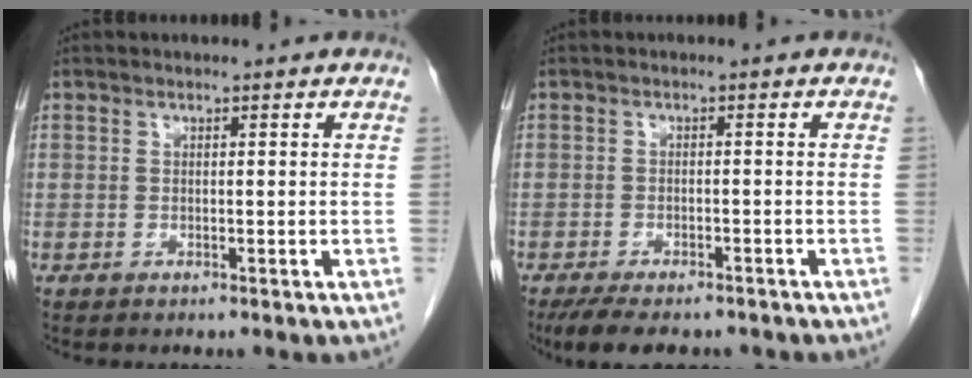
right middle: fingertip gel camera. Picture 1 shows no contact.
{"total": 8.8, "force": [-7.1, 2.9, 4.3], "torque": [-0.062, -0.008, -0.103]}